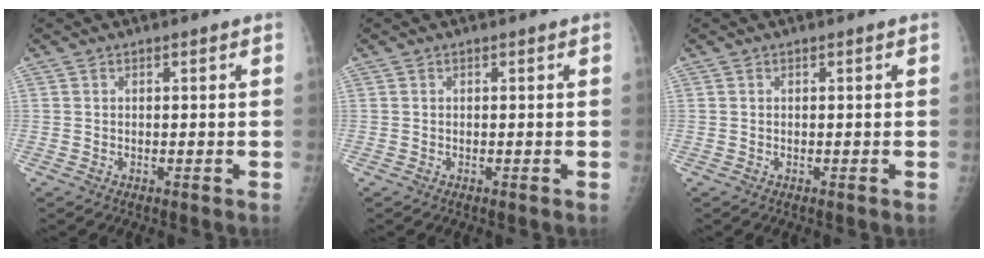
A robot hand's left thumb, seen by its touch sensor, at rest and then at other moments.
{"total": 0.0}
{"total": 0.0}